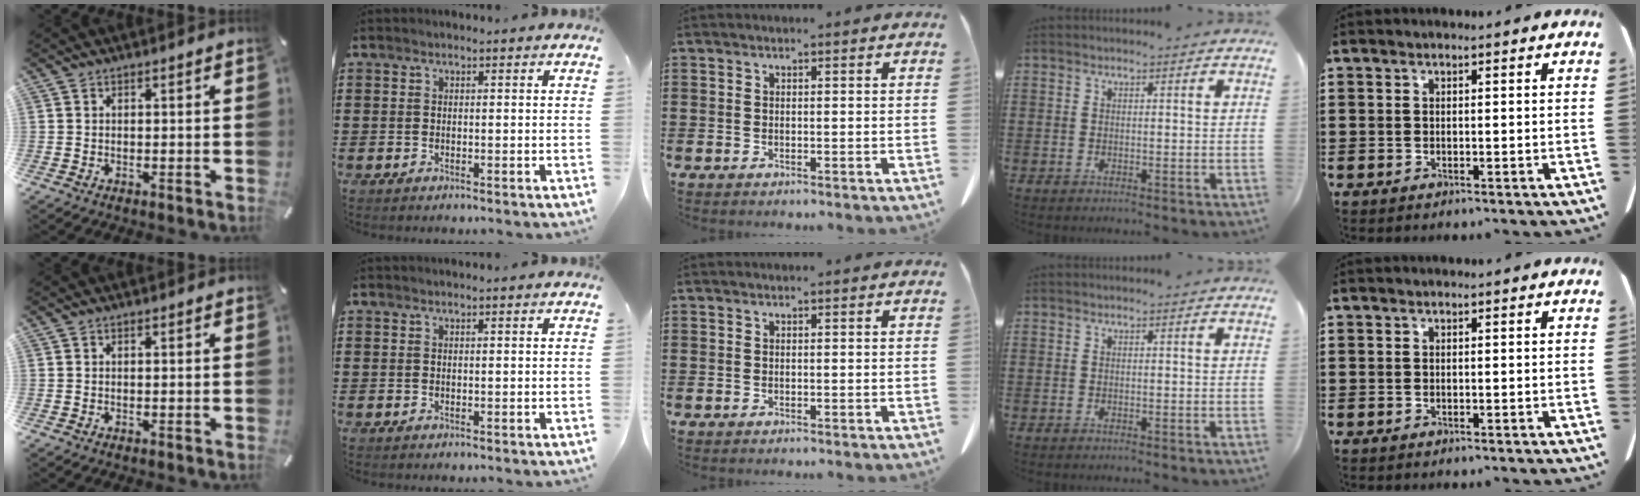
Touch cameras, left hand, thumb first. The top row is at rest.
{}